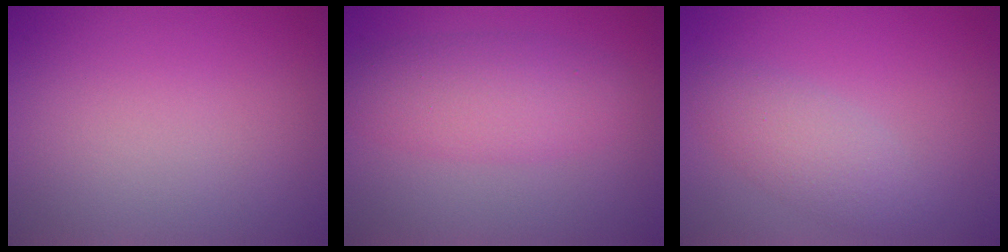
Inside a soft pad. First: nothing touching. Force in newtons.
{"total": 4.3, "press": 4.3, "slide": 0.1}
{"total": 2.9, "press": 2.9, "slide": 0.0}